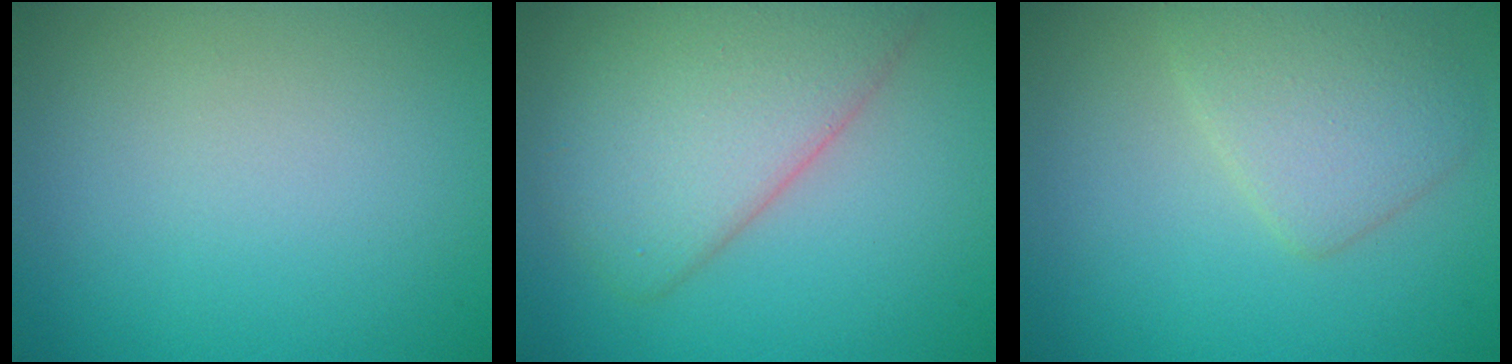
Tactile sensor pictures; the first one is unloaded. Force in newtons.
{"total": 6.6, "press": 6.6, "slide": 0.1}
{"total": 3.3, "press": 3.3, "slide": 0.2}